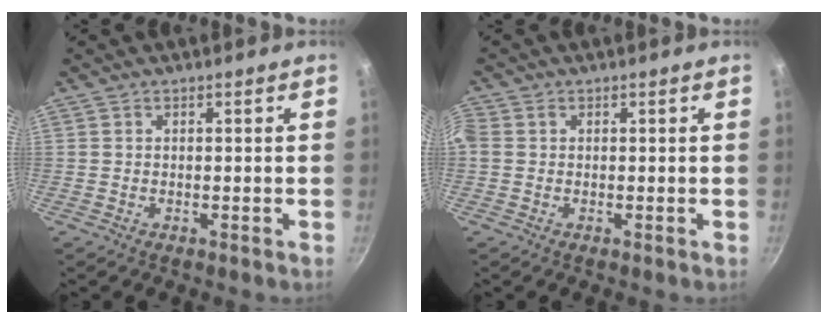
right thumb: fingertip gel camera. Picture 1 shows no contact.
{"total": 1.7, "force": [0.2, 1.4, 0.9], "torque": [-0.021, 0.004, -0.002]}